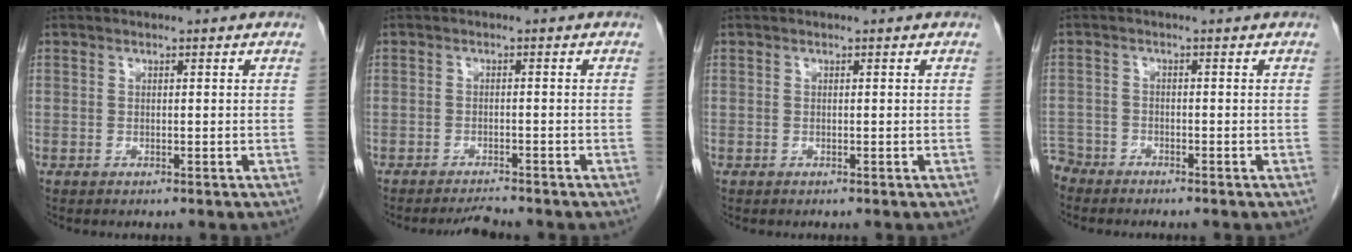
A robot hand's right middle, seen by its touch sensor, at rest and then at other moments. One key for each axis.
{"total": 2.1, "fx": -2.0, "fy": -0.3, "fz": 0.2, "tx": -0.010, "ty": -0.014, "tz": -0.030}
{"total": 0.0}
{"total": 3.7, "fx": -3.5, "fy": 1.4, "fz": 0.0, "tx": 0.006, "ty": -0.004, "tz": -0.068}